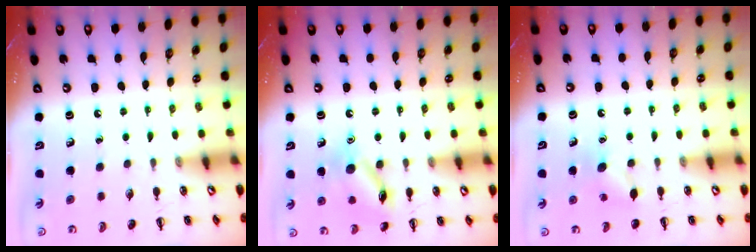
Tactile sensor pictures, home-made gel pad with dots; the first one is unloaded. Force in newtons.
{"total": 12.8, "press": 12.8, "slide": 0.7}
{"total": 5.7, "press": 5.5, "slide": 1.5}